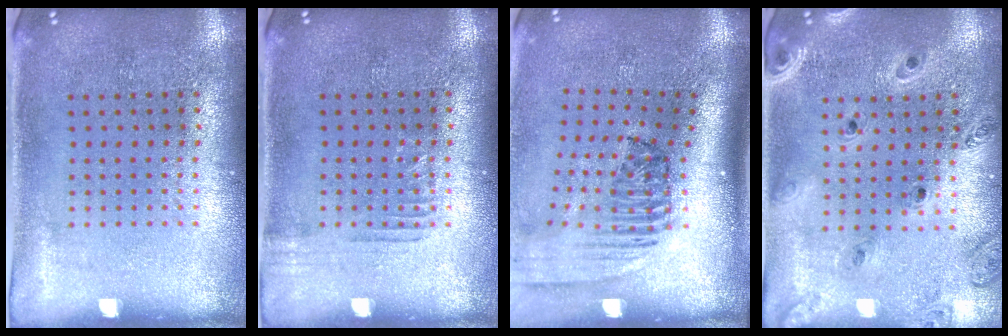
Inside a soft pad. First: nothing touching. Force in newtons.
{"total": 0.9, "press": 0.9, "slide": 0.2}
{"total": 2.3, "press": 1.6, "slide": 1.7}
{"total": 1.3, "press": 1.3, "slide": 0.2}